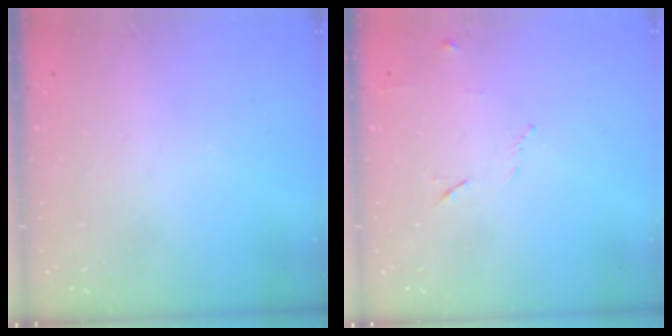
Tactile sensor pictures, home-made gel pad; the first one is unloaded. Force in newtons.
{"total": 5.9, "press": 5.8, "slide": 1.1}